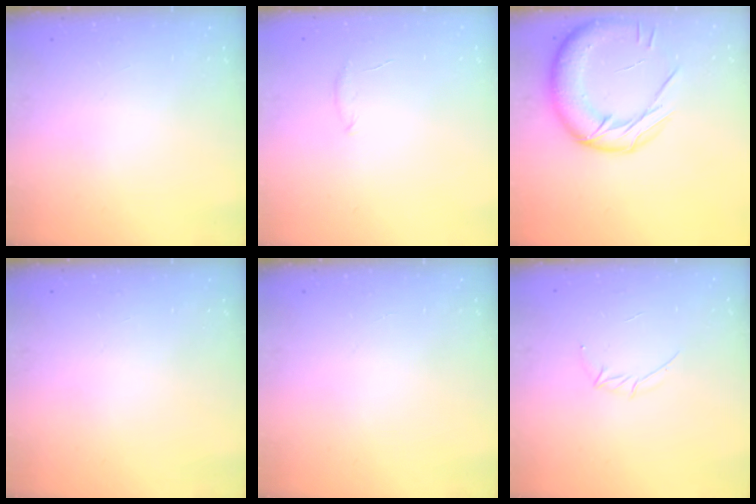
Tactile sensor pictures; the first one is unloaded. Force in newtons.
{"total": 4.4, "press": 4.2, "slide": 1.3}
{"total": 19.9, "press": 19.5, "slide": 3.8}
{"total": 0.0}
{"total": 0.0}
{"total": 3.7, "press": 3.6, "slide": 0.9}